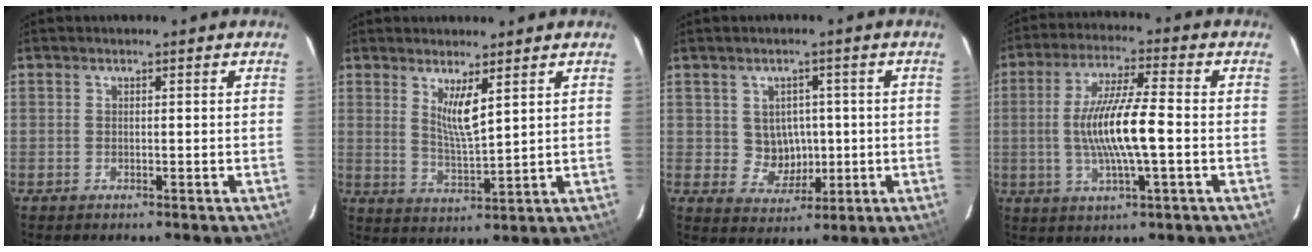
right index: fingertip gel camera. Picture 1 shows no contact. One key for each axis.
{"total": 5.6, "fx": 3.1, "fy": 0.8, "fz": 4.6, "tx": -0.085, "ty": -0.016, "tz": 0.059}
{"total": 5.6, "fx": 0.4, "fy": 5.3, "fz": 1.7, "tx": -0.035, "ty": 0.011, "tz": 0.020}
{"total": 11.9, "fx": -1.4, "fy": 1.5, "fz": 11.7, "tx": -0.224, "ty": -0.002, "tz": -0.023}